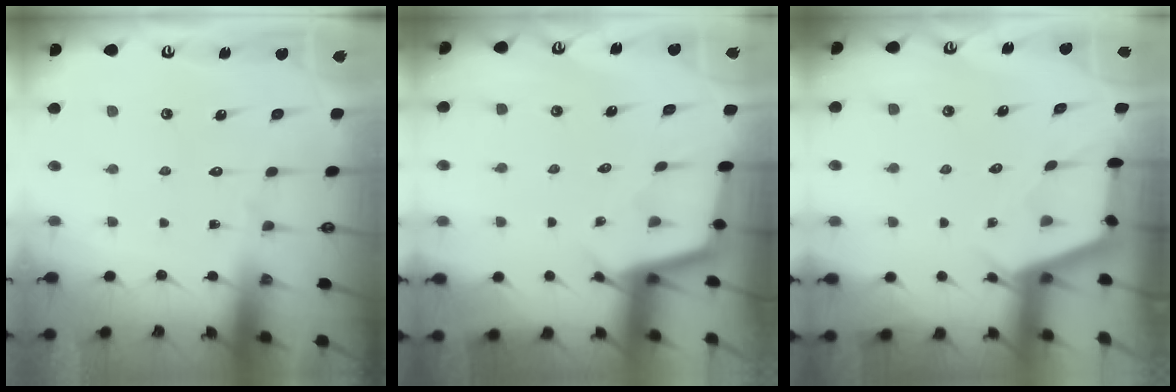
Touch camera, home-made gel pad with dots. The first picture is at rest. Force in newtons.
{"total": 2.5, "press": 2.5, "slide": 0.2}
{"total": 2.7, "press": 2.7, "slide": 0.3}